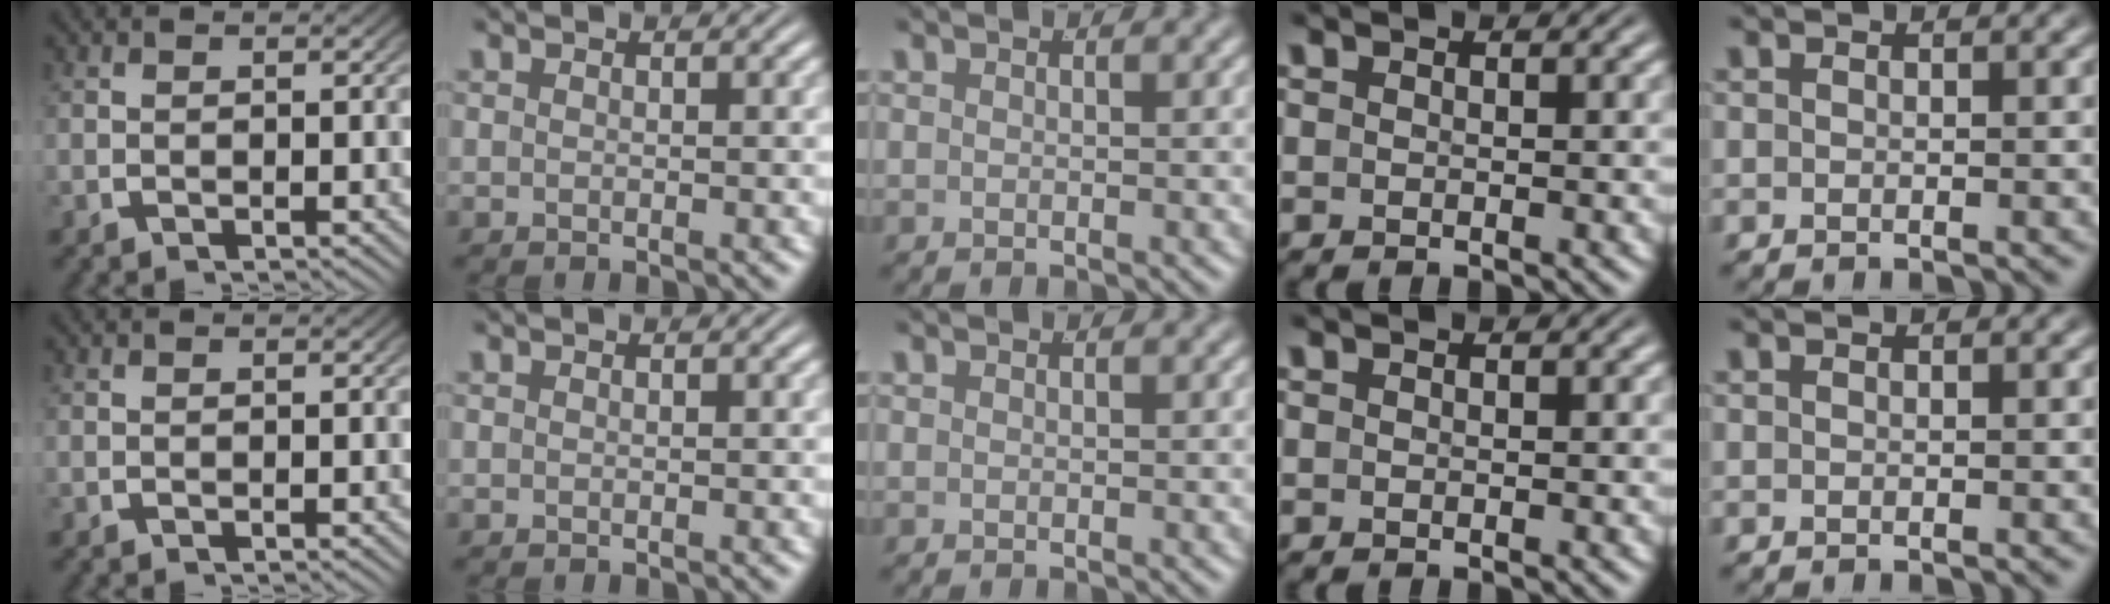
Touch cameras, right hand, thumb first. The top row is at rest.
{}